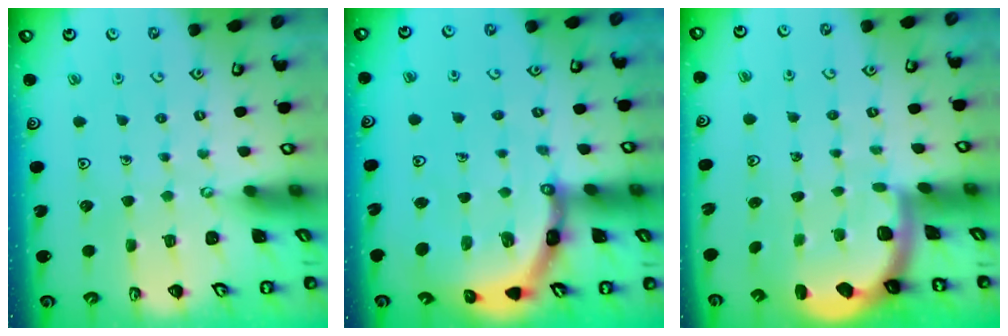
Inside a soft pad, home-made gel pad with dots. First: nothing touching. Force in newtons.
{"total": 7.3, "press": 7.3, "slide": 0.5}
{"total": 2.0, "press": 1.9, "slide": 0.5}